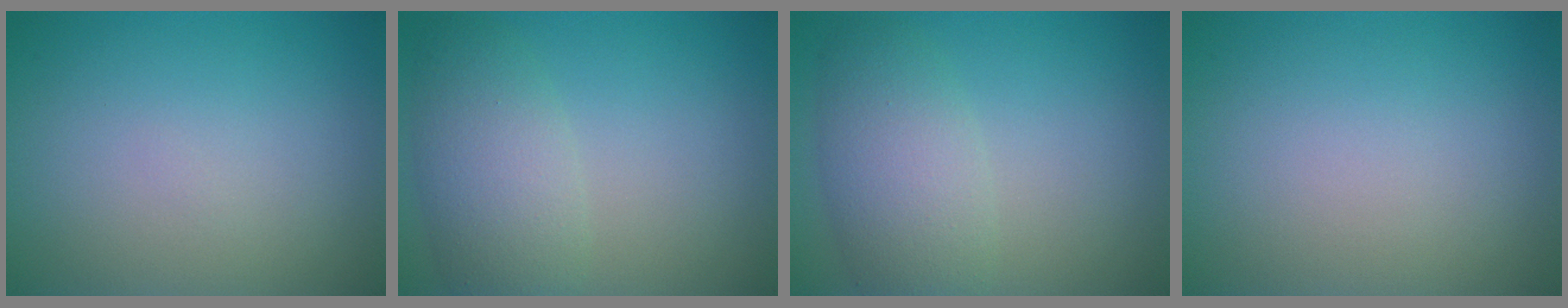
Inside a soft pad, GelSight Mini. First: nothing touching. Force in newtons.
{"total": 4.6, "press": 4.6, "slide": 0.3}
{"total": 4.7, "press": 4.7, "slide": 0.1}
{"total": 0.0}